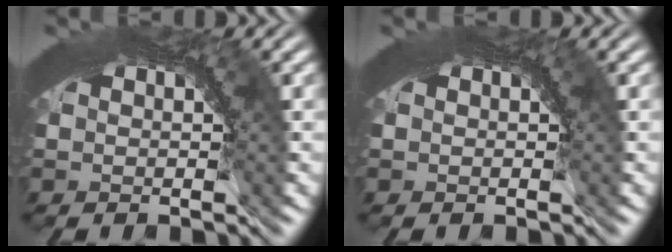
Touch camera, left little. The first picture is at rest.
{"total": 0.6, "force": [0.1, 0.3, 0.5], "torque": [-0.006, 0.001, 0.002]}